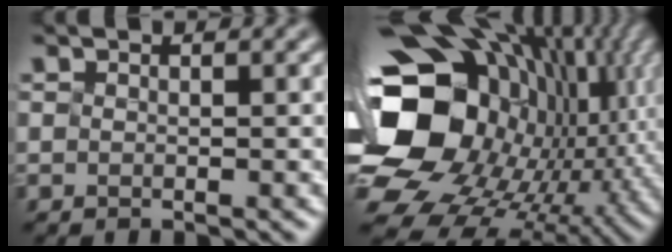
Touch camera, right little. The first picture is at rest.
{"total": 20.3, "force": [-2.3, 15.9, 12.4], "torque": [-0.246, -0.030, -0.034]}